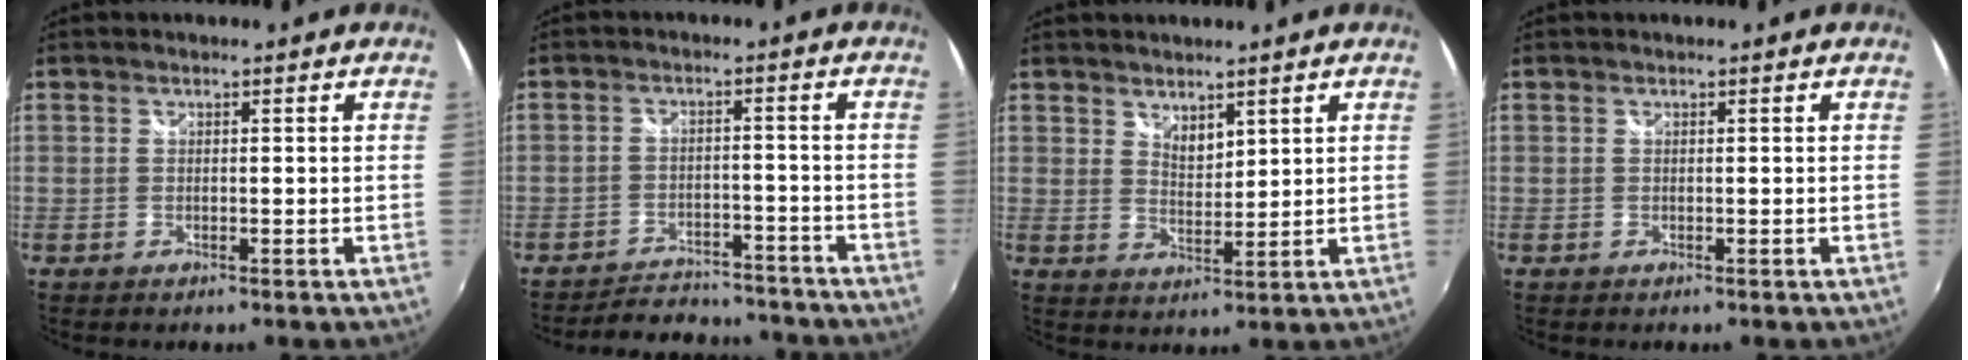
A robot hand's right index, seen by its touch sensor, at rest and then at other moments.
{"total": 14.1, "force": [-12.7, 4.6, 3.8], "torque": [-0.089, 0.021, -0.162]}
{"total": 3.6, "force": [3.0, 1.4, 1.5], "torque": [-0.019, -0.003, 0.053]}
{"total": 0.0}